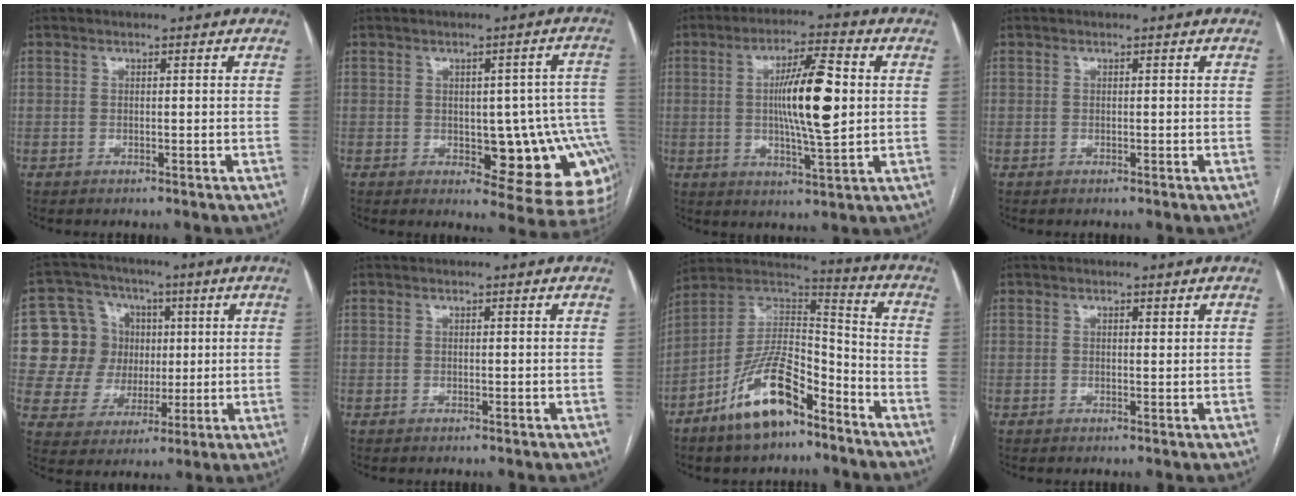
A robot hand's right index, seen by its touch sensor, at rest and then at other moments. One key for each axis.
{"total": 13.9, "fx": -2.5, "fy": 5.6, "fz": 12.5, "tx": -0.094, "ty": 0.023, "tz": -0.012}
{"total": 11.6, "fx": 1.1, "fy": 1.3, "fz": 11.4, "tx": -0.198, "ty": 0.004, "tz": 0.018}
{"total": 0.0}
{"total": 12.5, "fx": 2.5, "fy": 11.5, "fz": 3.9, "tx": -0.082, "ty": 0.048, "tz": 0.057}
{"total": 0.0}
{"total": 15.0, "fx": -9.5, "fy": 5.2, "fz": 10.4, "tx": -0.196, "ty": 0.018, "tz": -0.169}
{"total": 0.5, "fx": 0.4, "fy": 0.2, "fz": 0.3, "tx": -0.008, "ty": -0.002, "tz": 0.006}